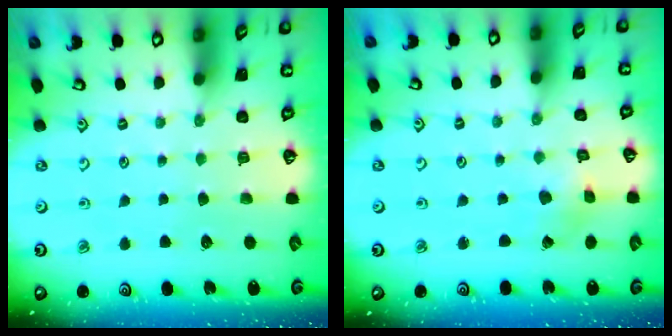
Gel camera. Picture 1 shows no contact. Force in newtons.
{"total": 1.4, "press": 1.4, "slide": 0.2}